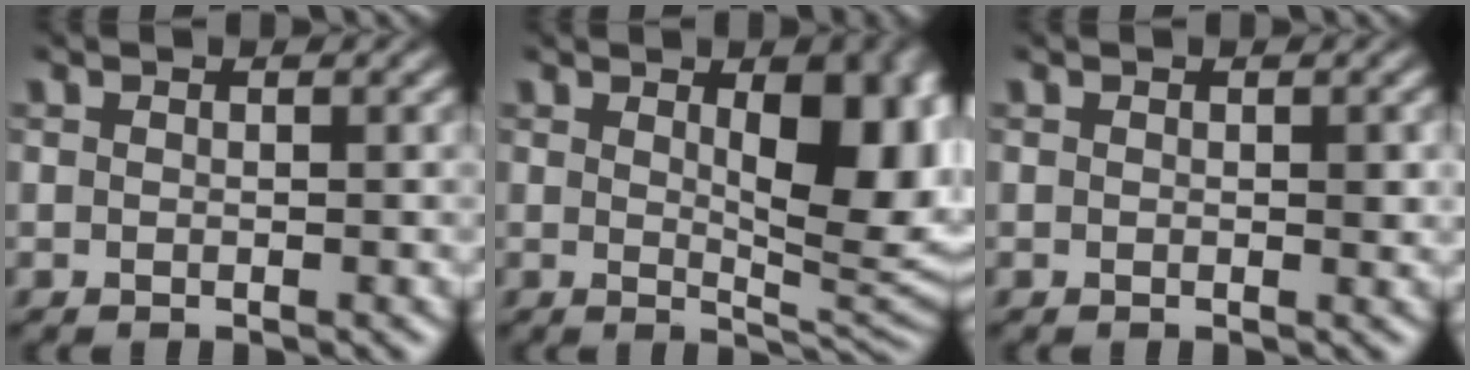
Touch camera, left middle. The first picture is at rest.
{"total": 9.1, "force": [1.7, 3.9, 8.0], "torque": [-0.104, -0.004, 0.034]}
{"total": 0.7, "force": [0.1, 0.4, 0.6], "torque": [-0.005, -0.002, 0.000]}